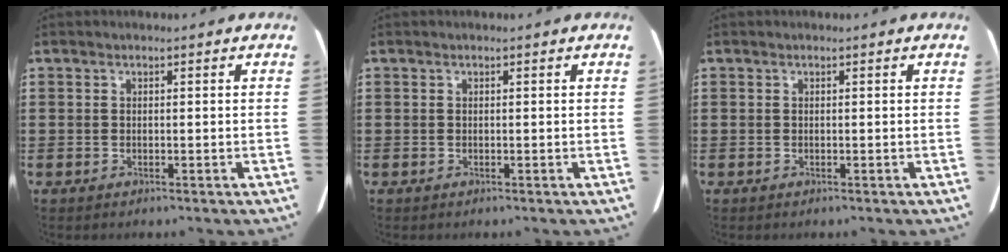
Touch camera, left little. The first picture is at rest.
{"total": 0.0}
{"total": 0.0}